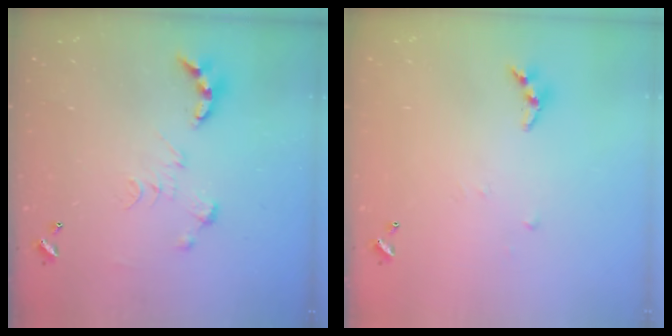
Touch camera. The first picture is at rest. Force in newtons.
{"total": 4.6, "press": 4.5, "slide": 0.5}